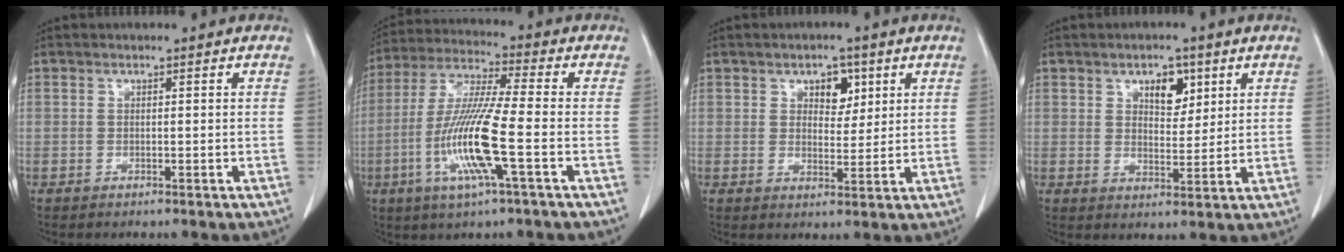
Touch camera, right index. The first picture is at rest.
{"total": 13.4, "force": [-3.7, 0.2, 12.9], "torque": [-0.268, -0.012, -0.080]}
{"total": 4.5, "force": [2.1, 2.7, 2.9], "torque": [-0.038, 0.005, 0.032]}
{"total": 5.1, "force": [2.6, 2.7, 3.4], "torque": [-0.051, 0.001, 0.042]}